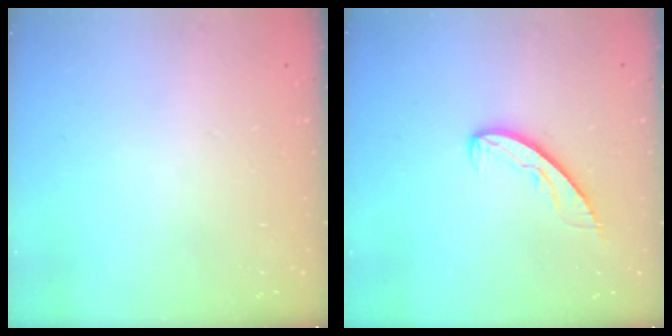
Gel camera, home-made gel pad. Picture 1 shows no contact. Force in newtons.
{"total": 5.7, "press": 5.7, "slide": 0.5}